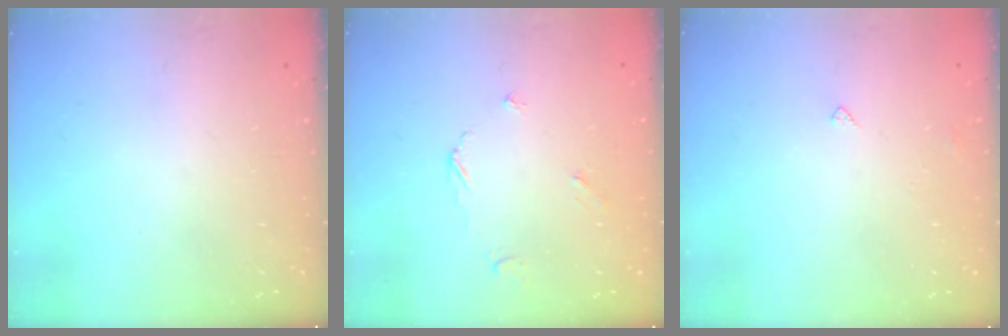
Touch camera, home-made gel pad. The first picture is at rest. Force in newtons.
{"total": 3.6, "press": 3.6, "slide": 0.4}
{"total": 2.8, "press": 2.7, "slide": 0.4}